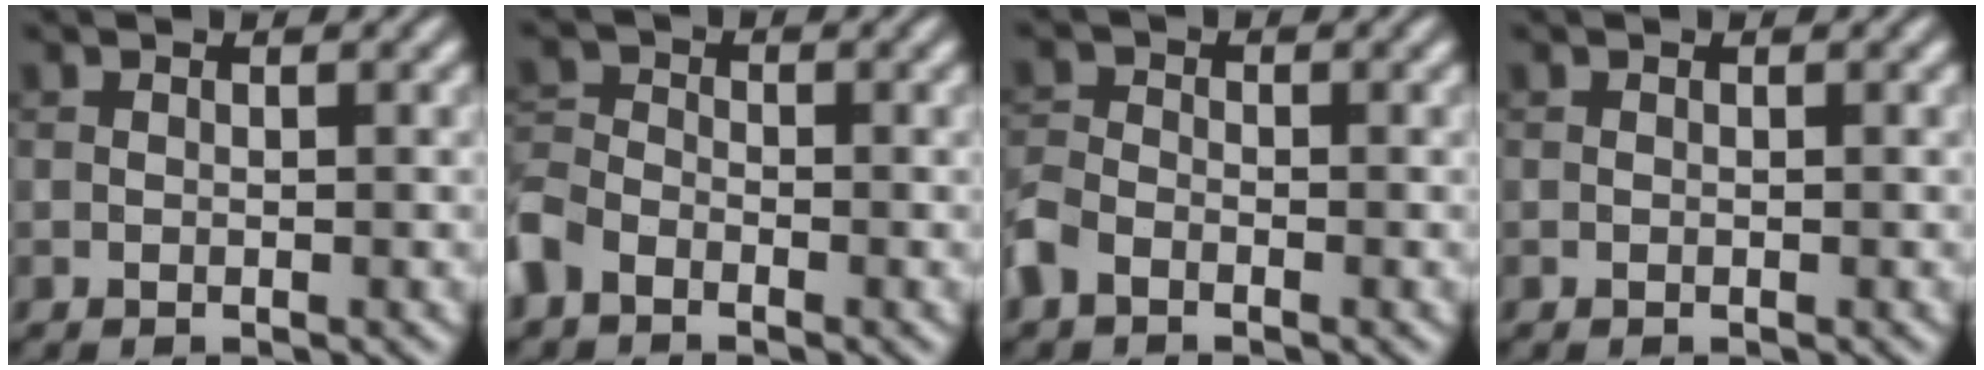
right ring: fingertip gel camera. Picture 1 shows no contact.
{"total": 3.7, "force": [-2.6, 2.2, 1.5], "torque": [-0.041, -0.001, -0.070]}
{"total": 2.6, "force": [-1.7, 1.5, 1.1], "torque": [-0.027, 0.002, -0.048]}
{"total": 0.0}